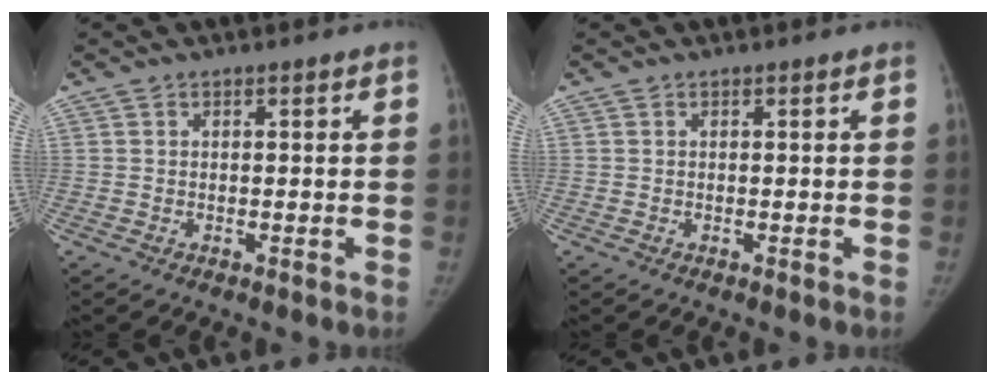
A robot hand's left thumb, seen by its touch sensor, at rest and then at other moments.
{"total": 0.0}